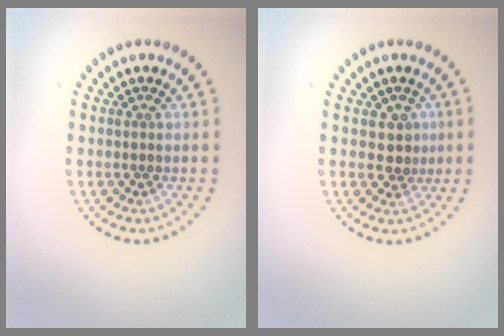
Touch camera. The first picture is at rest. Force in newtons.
{"total": 1.9, "press": 1.6, "slide": 0.9}